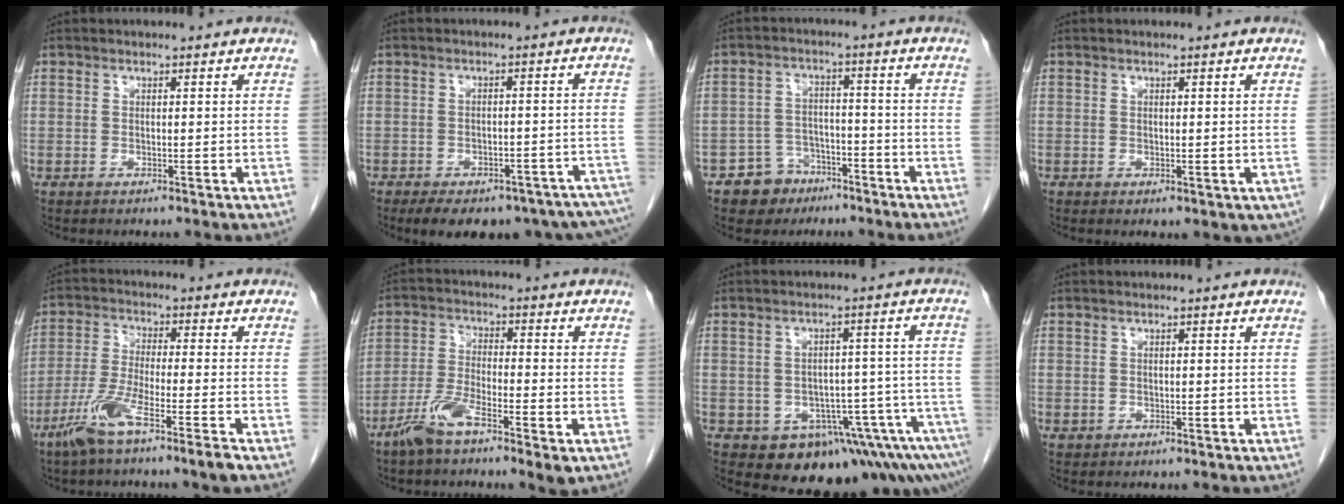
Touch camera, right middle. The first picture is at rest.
{"total": 21.0, "force": [-15.6, 9.6, 10.3], "torque": [-0.131, 0.011, -0.176]}
{"total": 5.9, "force": [-3.9, 4.3, 0.7], "torque": [-0.008, 0.012, -0.062]}
{"total": 2.3, "force": [-0.3, 1.5, 1.7], "torque": [-0.022, -0.006, 0.004]}
{"total": 8.7, "force": [-5.4, -0.4, 6.8], "torque": [-0.136, -0.016, -0.107]}
{"total": 8.4, "force": [-5.0, 1.5, 6.6], "torque": [-0.131, -0.008, -0.093]}
{"total": 12.3, "force": [-8.8, 4.9, 7.1], "torque": [-0.050, 0.034, -0.106]}
{"total": 0.5, "force": [-0.1, 0.5, 0.1], "torque": [-0.003, 0.002, 0.001]}